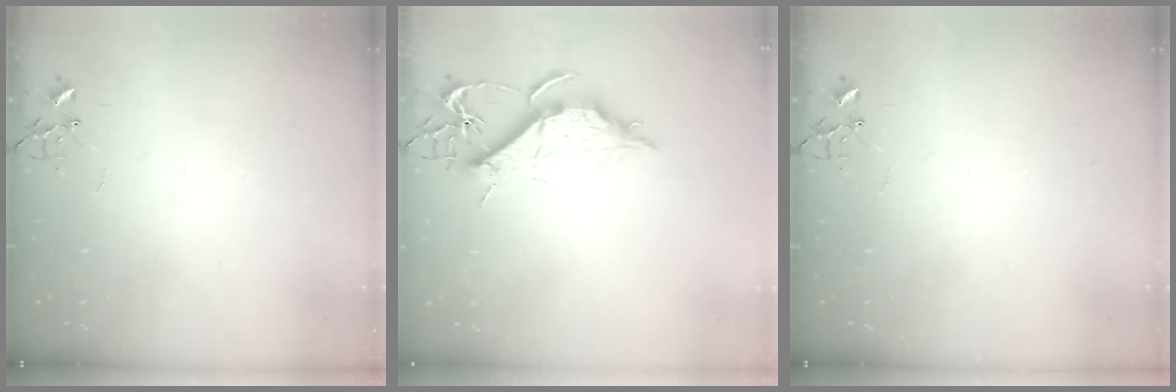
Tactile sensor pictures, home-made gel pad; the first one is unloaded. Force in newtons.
{"total": 11.1, "press": 11.1, "slide": 1.2}
{"total": 0.0}